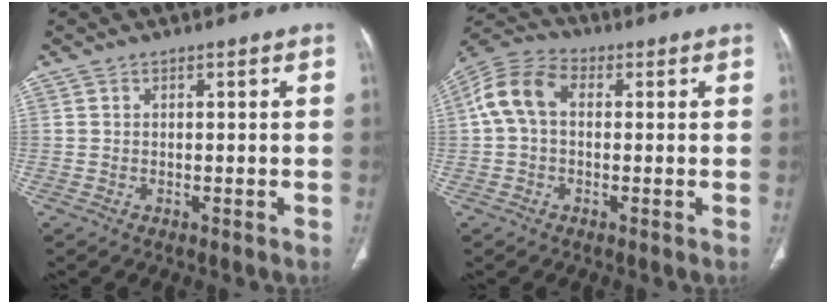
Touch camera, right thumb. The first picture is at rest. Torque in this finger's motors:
{"motor_torque": [0.33, 0.37, 0.73, -0.71, 0.09]}